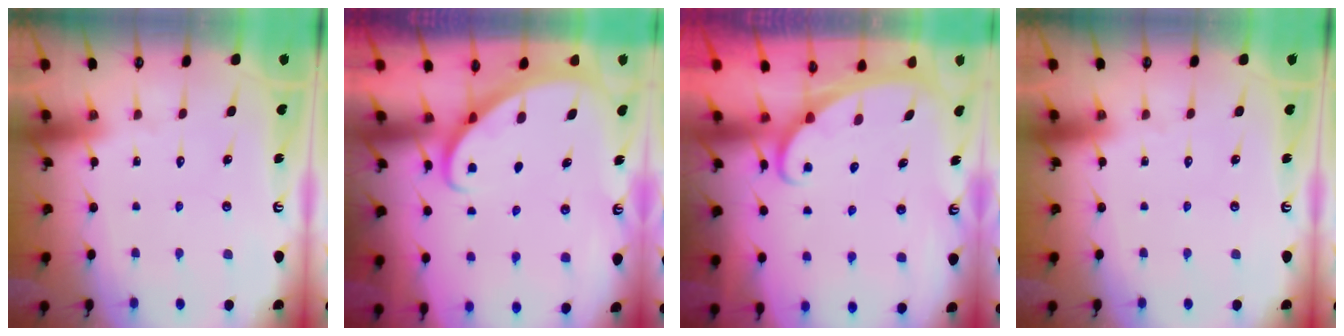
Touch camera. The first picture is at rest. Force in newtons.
{"total": 2.5, "press": 2.5, "slide": 0.2}
{"total": 2.0, "press": 2.0, "slide": 0.1}
{"total": 0.0}